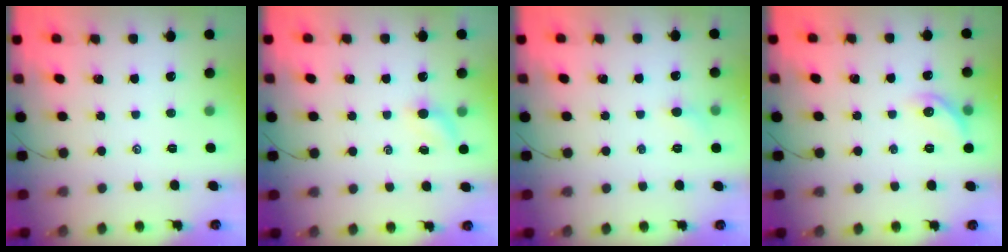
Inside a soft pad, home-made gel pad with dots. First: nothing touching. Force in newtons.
{"total": 3.7, "press": 3.5, "slide": 1.1}
{"total": 3.8, "press": 3.6, "slide": 1.3}
{"total": 7.8, "press": 7.8, "slide": 0.5}